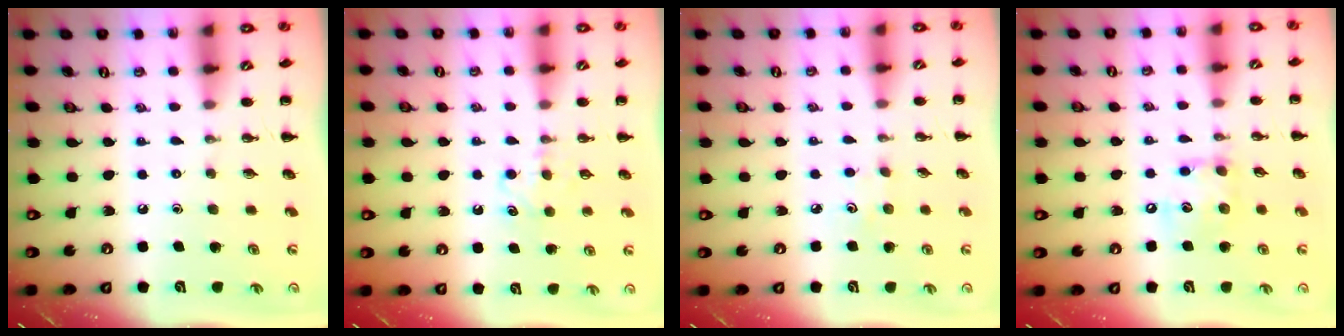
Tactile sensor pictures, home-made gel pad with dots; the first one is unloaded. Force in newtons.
{"total": 5.0, "press": 4.8, "slide": 1.4}
{"total": 3.4, "press": 3.3, "slide": 0.8}
{"total": 10.3, "press": 10.3, "slide": 1.3}